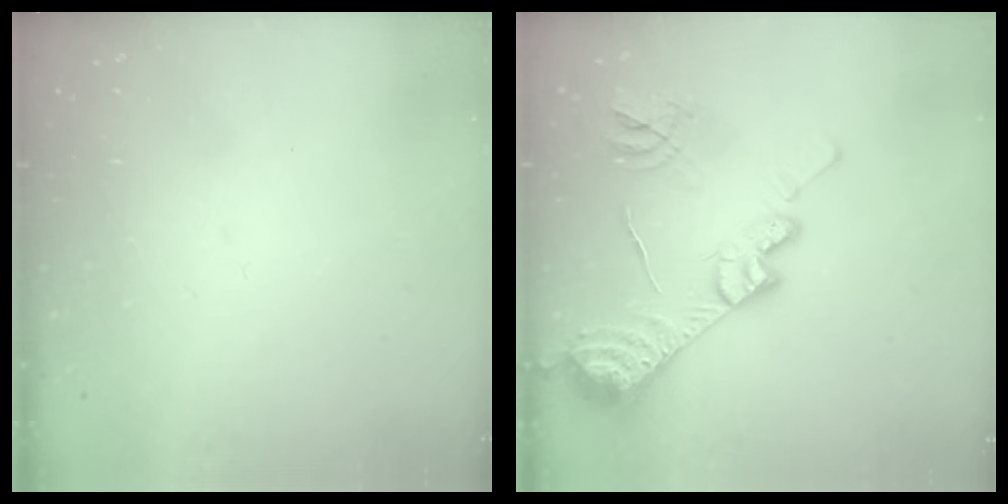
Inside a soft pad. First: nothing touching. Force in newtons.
{"total": 18.4, "press": 18.3, "slide": 1.5}